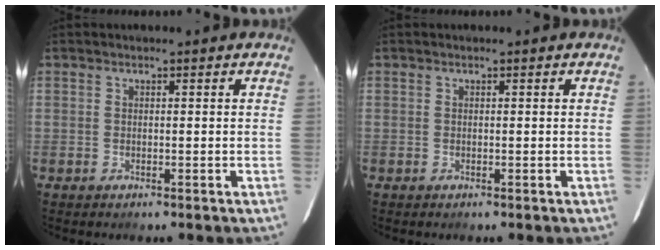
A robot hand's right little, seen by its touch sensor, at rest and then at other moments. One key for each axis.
{"total": 0.0}